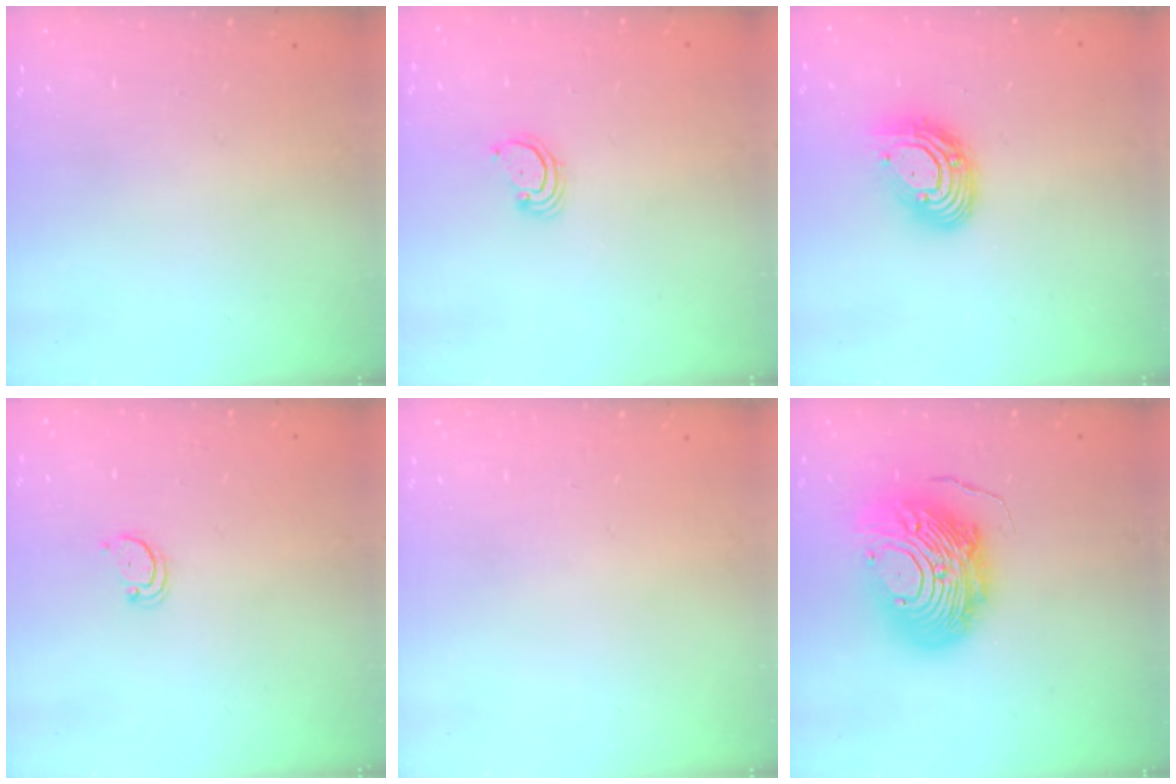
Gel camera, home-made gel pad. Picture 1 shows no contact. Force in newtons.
{"total": 2.3, "press": 2.3, "slide": 0.2}
{"total": 11.8, "press": 11.8, "slide": 1.0}
{"total": 2.2, "press": 2.2, "slide": 0.4}
{"total": 0.0}
{"total": 19.8, "press": 19.7, "slide": 1.9}